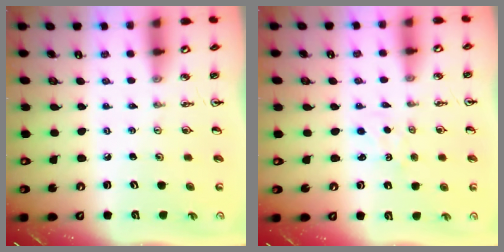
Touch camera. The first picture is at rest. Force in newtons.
{"total": 1.5, "press": 1.4, "slide": 0.3}